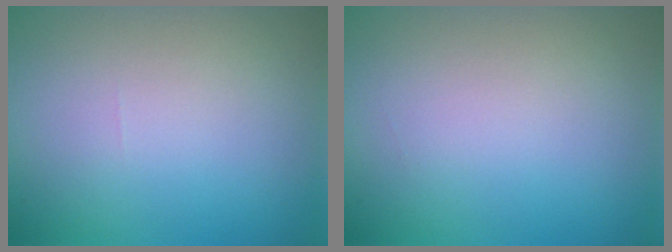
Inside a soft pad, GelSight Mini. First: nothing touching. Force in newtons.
{"total": 0.0}